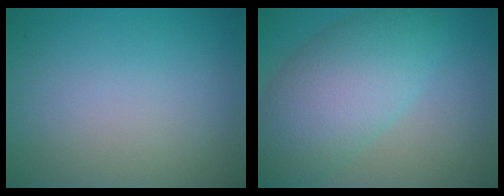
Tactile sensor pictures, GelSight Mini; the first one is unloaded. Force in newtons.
{"total": 8.1, "press": 8.1, "slide": 0.1}